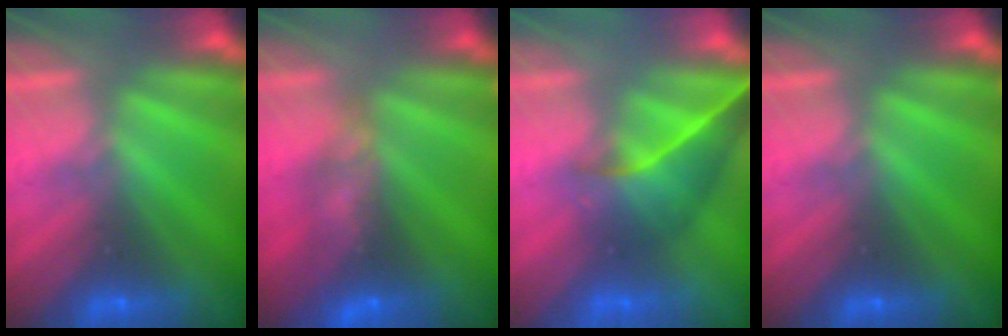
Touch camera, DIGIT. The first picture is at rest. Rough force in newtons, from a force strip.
{"total": 8.0}
{"total": 3.7}
{"total": 0.0}